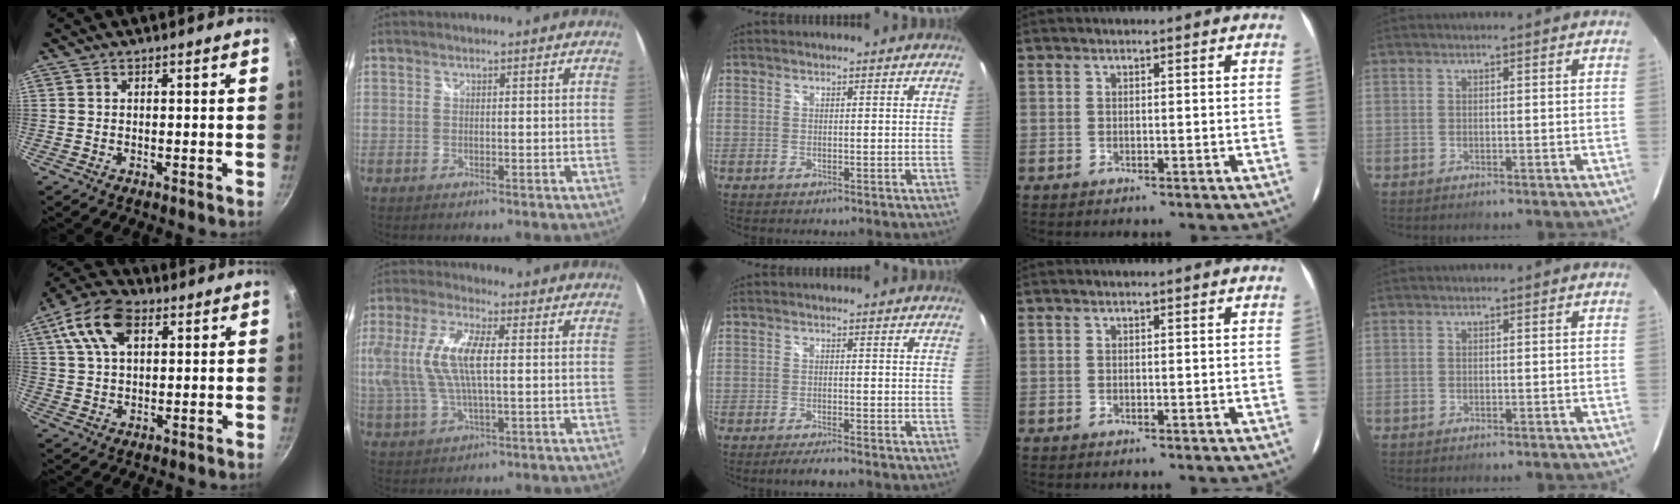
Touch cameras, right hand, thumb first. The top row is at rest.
{"thumb": {"total": 12.2, "force": [4.8, 7.1, 8.7], "torque": [-0.156, 0.008, 0.076]}, "index": {"total": 14.9, "force": [1.3, 5.6, 13.8], "torque": [-0.276, 0.005, 0.026]}, "middle": {"total": 3.7, "force": [-3.2, 0.0, 1.9], "torque": [-0.046, -0.008, -0.056]}}